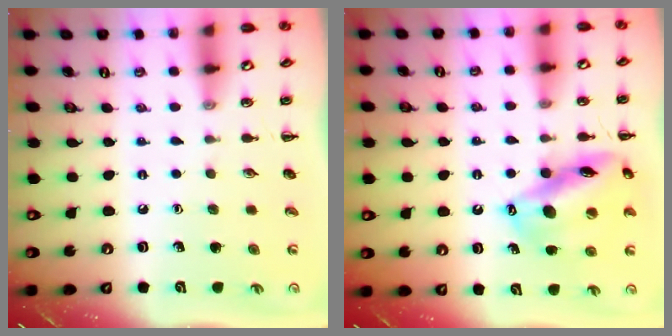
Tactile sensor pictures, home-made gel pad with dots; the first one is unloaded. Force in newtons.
{"total": 16.1, "press": 15.7, "slide": 3.7}